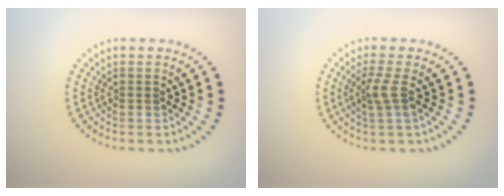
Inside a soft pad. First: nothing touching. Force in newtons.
{"total": 1.9, "press": 1.4, "slide": 1.3}